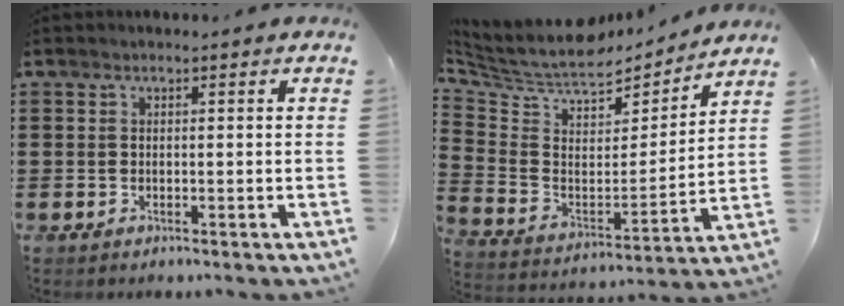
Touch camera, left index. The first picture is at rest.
{"total": 6.7, "force": [6.1, 2.2, 1.9], "torque": [-0.073, -0.047, 0.102]}